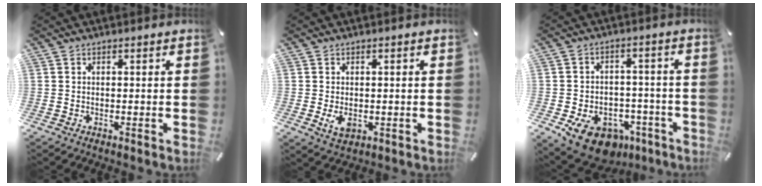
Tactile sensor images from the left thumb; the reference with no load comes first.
{"total": 3.4, "force": [-0.6, 2.4, 2.4], "torque": [-0.056, -0.008, -0.015]}
{"total": 11.9, "force": [-6.5, 8.4, 5.3], "torque": [-0.077, 0.052, -0.103]}